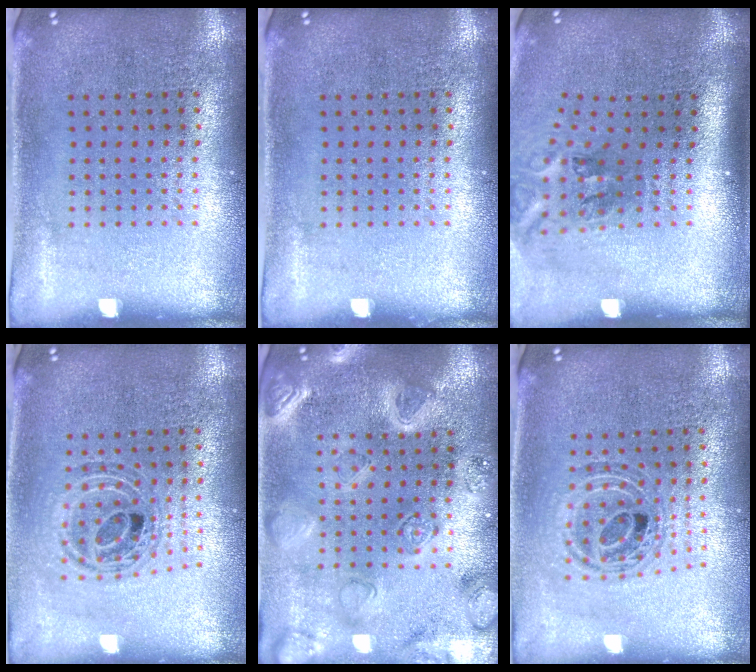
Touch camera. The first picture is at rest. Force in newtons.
{"total": 0.0}
{"total": 2.2, "press": 1.3, "slide": 1.8}
{"total": 0.8, "press": 0.8, "slide": 0.2}
{"total": 3.4, "press": 3.2, "slide": 1.2}
{"total": 0.8, "press": 0.8, "slide": 0.2}